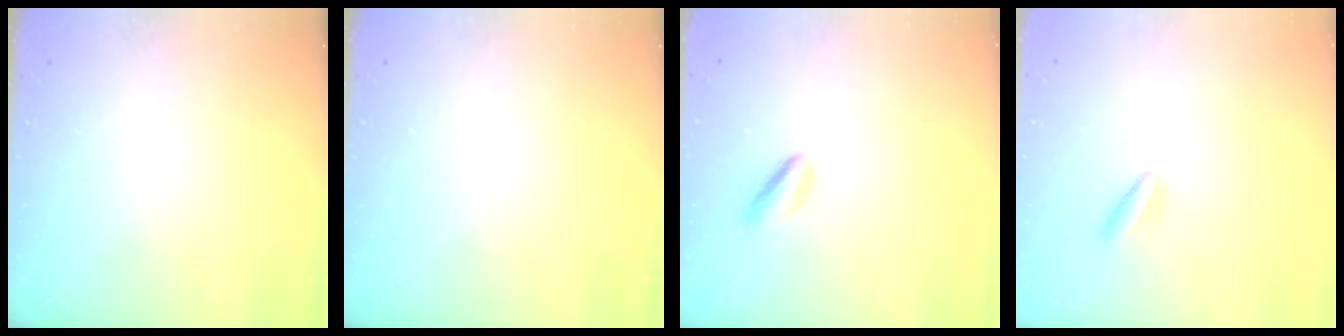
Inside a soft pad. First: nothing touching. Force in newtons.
{"total": 0.0}
{"total": 2.7, "press": 2.7, "slide": 0.6}
{"total": 2.8, "press": 2.5, "slide": 1.3}